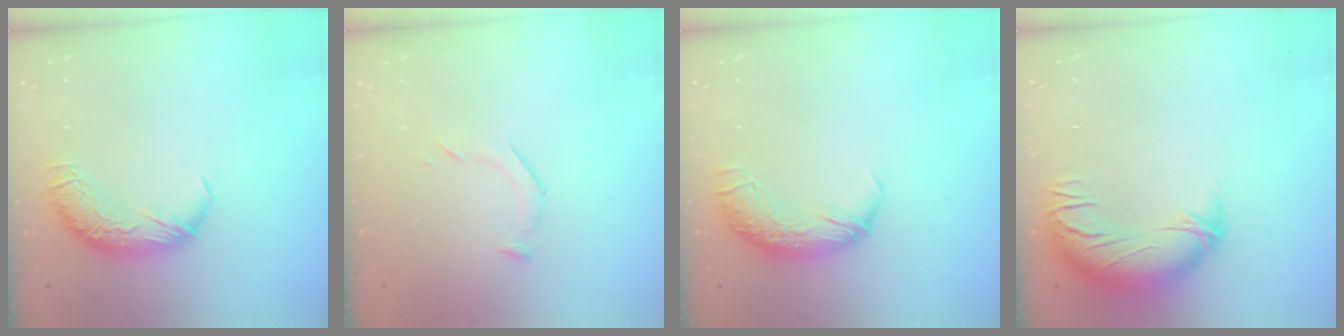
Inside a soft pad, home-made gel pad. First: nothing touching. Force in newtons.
{"total": 6.5, "press": 6.5, "slide": 1.0}
{"total": 2.3, "press": 1.0, "slide": 2.1}
{"total": 2.4, "press": 1.1, "slide": 2.1}